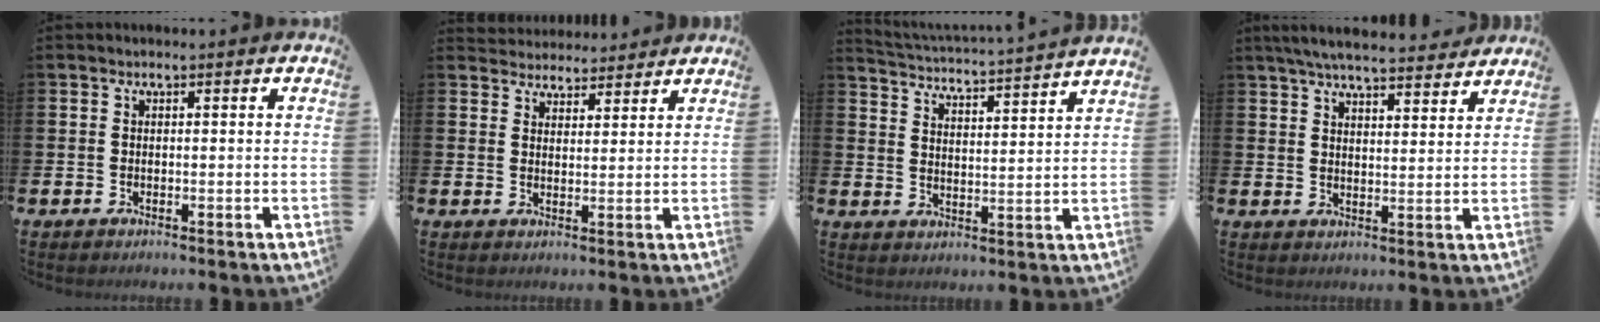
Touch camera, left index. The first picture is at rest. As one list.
[{"total": 3.7, "force": [3.6, 0.9, -0.4], "torque": [-0.001, -0.021, 0.065]}, {"total": 3.9, "force": [3.9, -0.6, 0.3], "torque": [-0.026, -0.041, 0.062]}, {"total": 6.2, "force": [5.9, 0.7, 1.6], "torque": [-0.037, -0.031, 0.105]}]